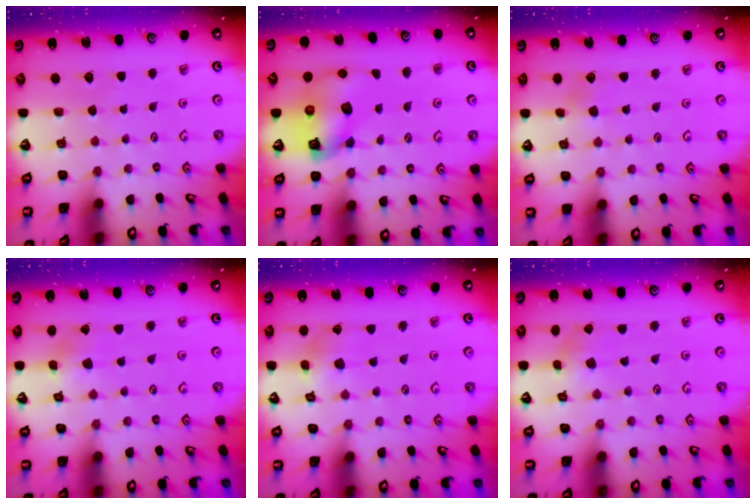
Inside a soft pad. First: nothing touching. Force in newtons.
{"total": 9.4, "press": 9.4, "slide": 1.0}
{"total": 2.1, "press": 2.1, "slide": 0.3}
{"total": 2.1, "press": 2.1, "slide": 0.2}
{"total": 3.0, "press": 2.9, "slide": 0.5}
{"total": 0.5, "press": 0.5, "slide": 0.1}